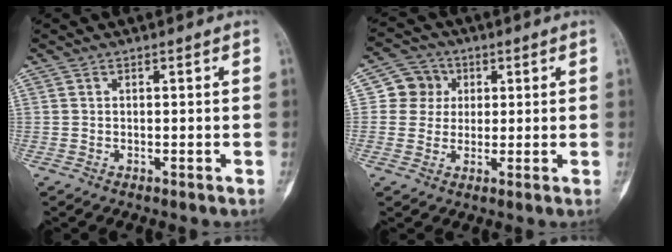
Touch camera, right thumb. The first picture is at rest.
{"total": 6.2, "force": [1.4, 6.0, 1.2], "torque": [0.021, 0.006, 0.017]}